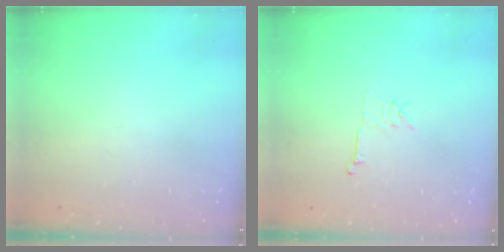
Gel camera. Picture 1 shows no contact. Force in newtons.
{"total": 6.0, "press": 6.0, "slide": 0.5}